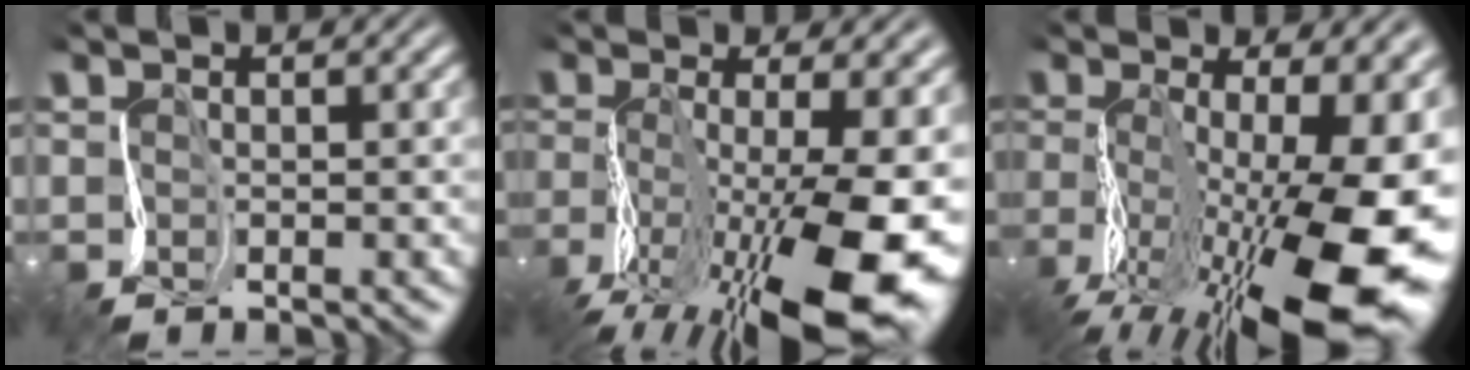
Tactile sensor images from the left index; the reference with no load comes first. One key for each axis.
{"total": 13.0, "fx": -4.7, "fy": 4.9, "fz": 11.1, "tx": -0.228, "ty": -0.012, "tz": -0.078}
{"total": 15.5, "fx": -3.7, "fy": 6.3, "fz": 13.6, "tx": -0.252, "ty": -0.007, "tz": -0.071}